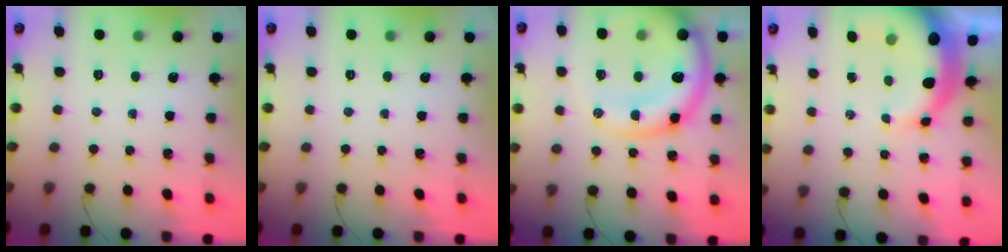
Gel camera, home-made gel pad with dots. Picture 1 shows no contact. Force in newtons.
{"total": 0.0}
{"total": 20.8, "press": 20.3, "slide": 4.3}
{"total": 11.2, "press": 10.9, "slide": 2.2}